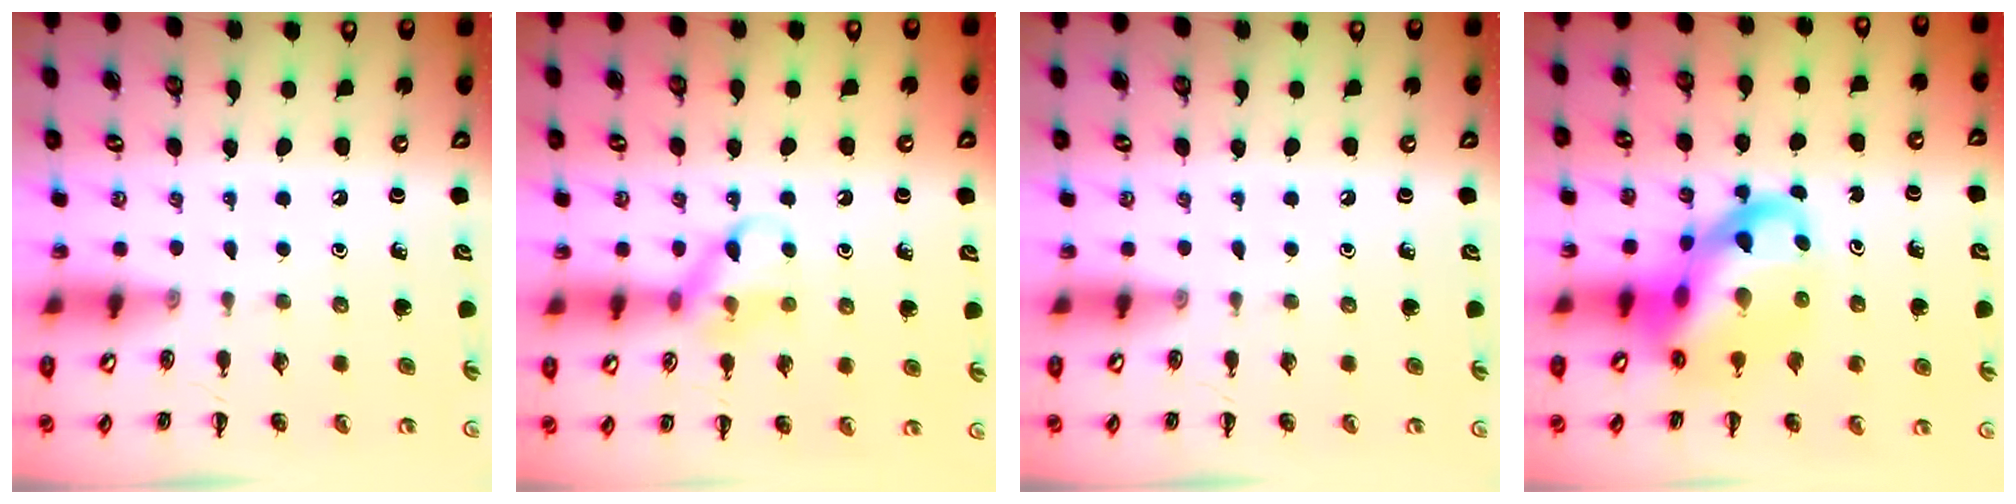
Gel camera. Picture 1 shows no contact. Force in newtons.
{"total": 9.8, "press": 9.8, "slide": 0.7}
{"total": 0.0}
{"total": 16.7, "press": 16.1, "slide": 4.4}